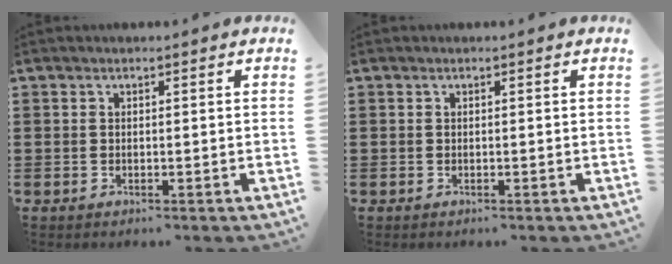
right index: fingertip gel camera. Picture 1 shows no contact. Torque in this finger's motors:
{"motor_torque": [0.16, -0.16, 0.00, 0.00]}